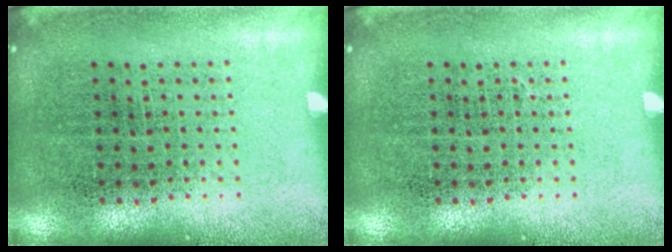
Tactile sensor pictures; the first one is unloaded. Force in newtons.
{"total": 0.0}